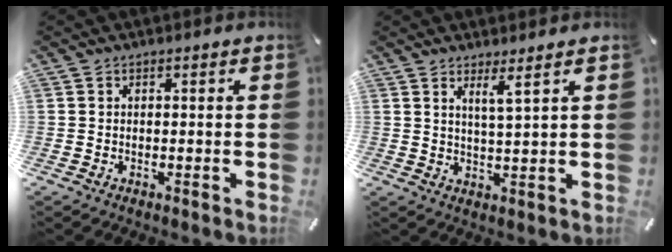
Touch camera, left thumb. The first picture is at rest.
{"total": 4.3, "force": [3.1, -0.6, 2.9], "torque": [-0.065, -0.012, 0.051]}